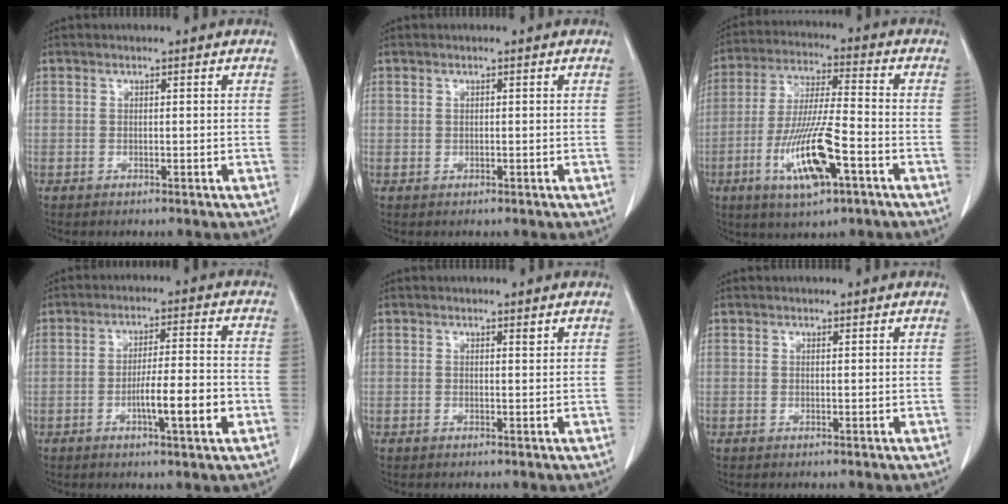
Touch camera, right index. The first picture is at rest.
{"total": 0.0}
{"total": 13.1, "force": [-5.3, 2.0, 11.8], "torque": [-0.234, -0.014, -0.095]}
{"total": 8.3, "force": [-2.9, 0.7, 7.8], "torque": [-0.125, 0.001, -0.047]}
{"total": 0.5, "force": [0.3, 0.2, 0.4], "torque": [-0.008, 0.000, 0.002]}
{"total": 0.0}